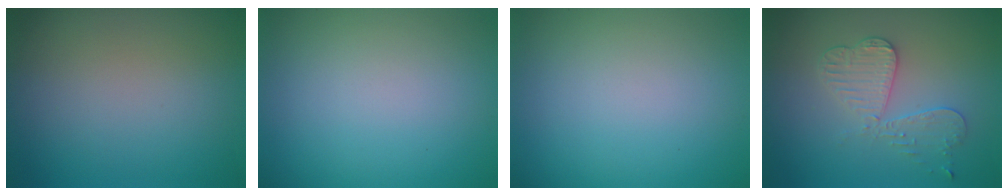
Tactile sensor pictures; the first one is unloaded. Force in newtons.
{"total": 0.0}
{"total": 0.0}
{"total": 3.3, "press": 3.2, "slide": 0.9}